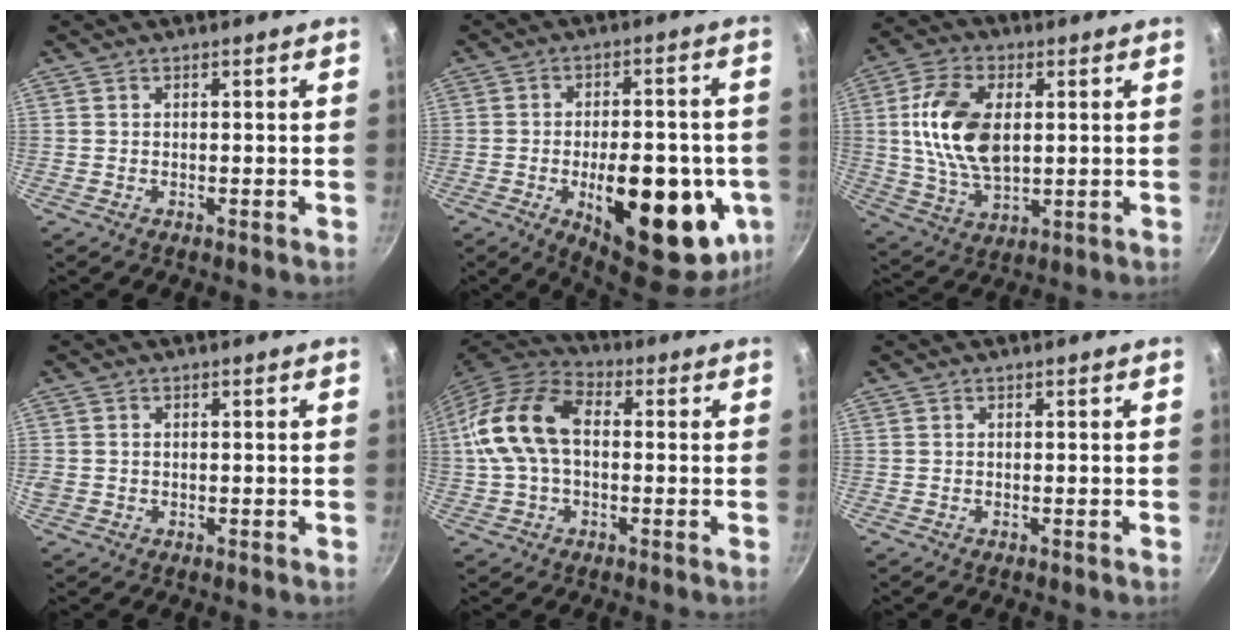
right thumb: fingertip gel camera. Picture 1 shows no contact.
{"total": 24.5, "force": [-6.3, 11.0, 20.9], "torque": [-0.246, 0.005, -0.073]}
{"total": 14.8, "force": [2.2, 8.6, 11.9], "torque": [-0.214, -0.002, 0.042]}
{"total": 1.6, "force": [0.0, 1.4, 0.8], "torque": [-0.014, 0.002, 0.001]}
{"total": 15.0, "force": [0.7, 9.5, 11.6], "torque": [-0.207, 0.035, -0.004]}
{"total": 0.0}